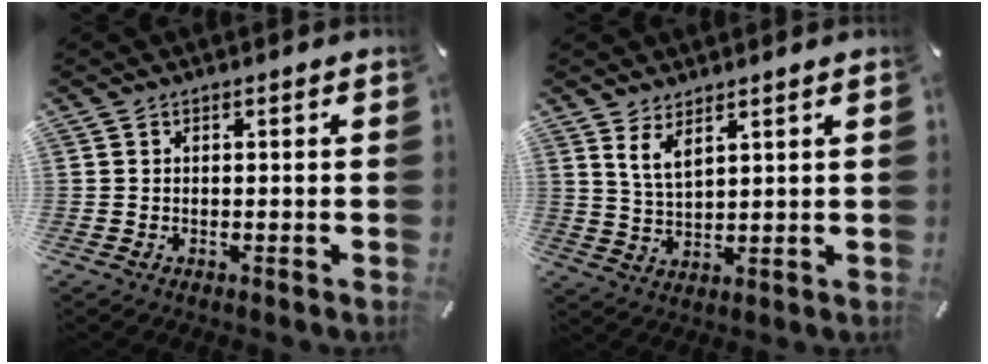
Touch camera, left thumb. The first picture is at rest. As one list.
[{"total": 5.3, "force": [3.8, 1.8, 3.3], "torque": [-0.081, -0.016, 0.067]}]